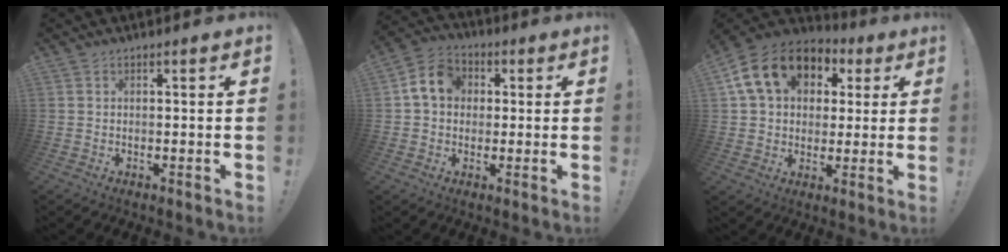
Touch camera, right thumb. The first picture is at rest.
{"total": 9.9, "force": [2.0, 8.1, 5.3], "torque": [-0.090, 0.018, 0.045]}
{"total": 17.9, "force": [6.4, 13.0, 10.4], "torque": [-0.164, -0.003, 0.123]}